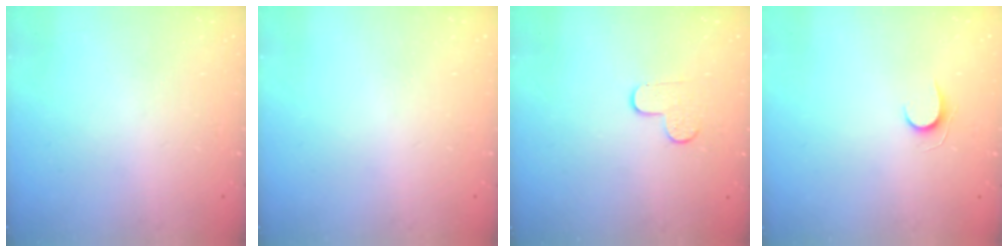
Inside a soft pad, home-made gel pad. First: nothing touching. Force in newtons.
{"total": 0.0}
{"total": 4.6, "press": 4.5, "slide": 0.5}
{"total": 5.4, "press": 5.4, "slide": 0.5}